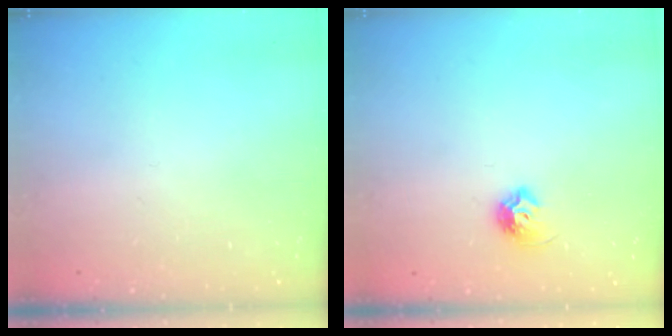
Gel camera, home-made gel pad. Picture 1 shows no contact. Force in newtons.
{"total": 7.0, "press": 7.0, "slide": 0.8}